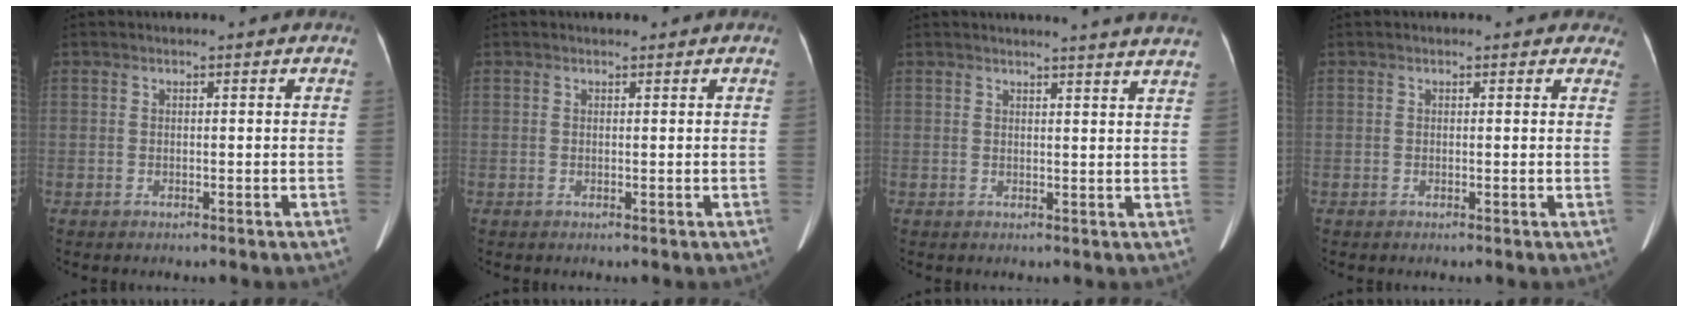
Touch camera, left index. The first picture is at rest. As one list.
[{"total": 0.6, "force": [0.4, 0.3, 0.1], "torque": [-0.008, 0.005, 0.006]}, {"total": 10.8, "force": [10.3, -0.9, 3.3], "torque": [-0.039, -0.031, 0.098]}, {"total": 2.1, "force": [1.7, 1.3, 0.2], "torque": [0.016, -0.005, -0.001]}]